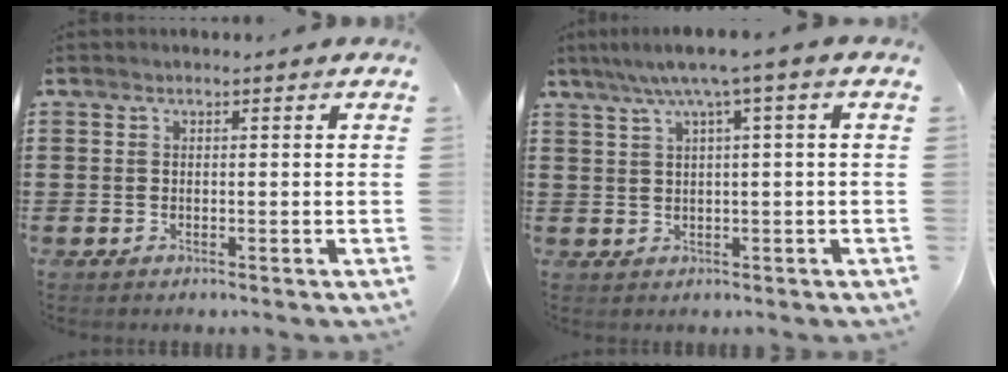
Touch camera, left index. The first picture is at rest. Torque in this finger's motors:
{"motor_torque": [1.15, -0.99, 0.65, 0.19]}